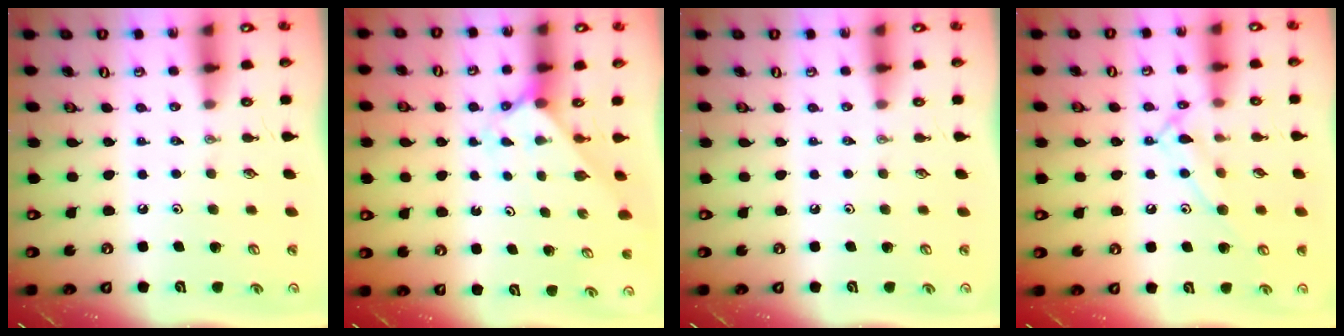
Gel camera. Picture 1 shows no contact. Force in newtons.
{"total": 2.2, "press": 2.2, "slide": 0.2}
{"total": 0.0}
{"total": 11.5, "press": 11.5, "slide": 0.7}